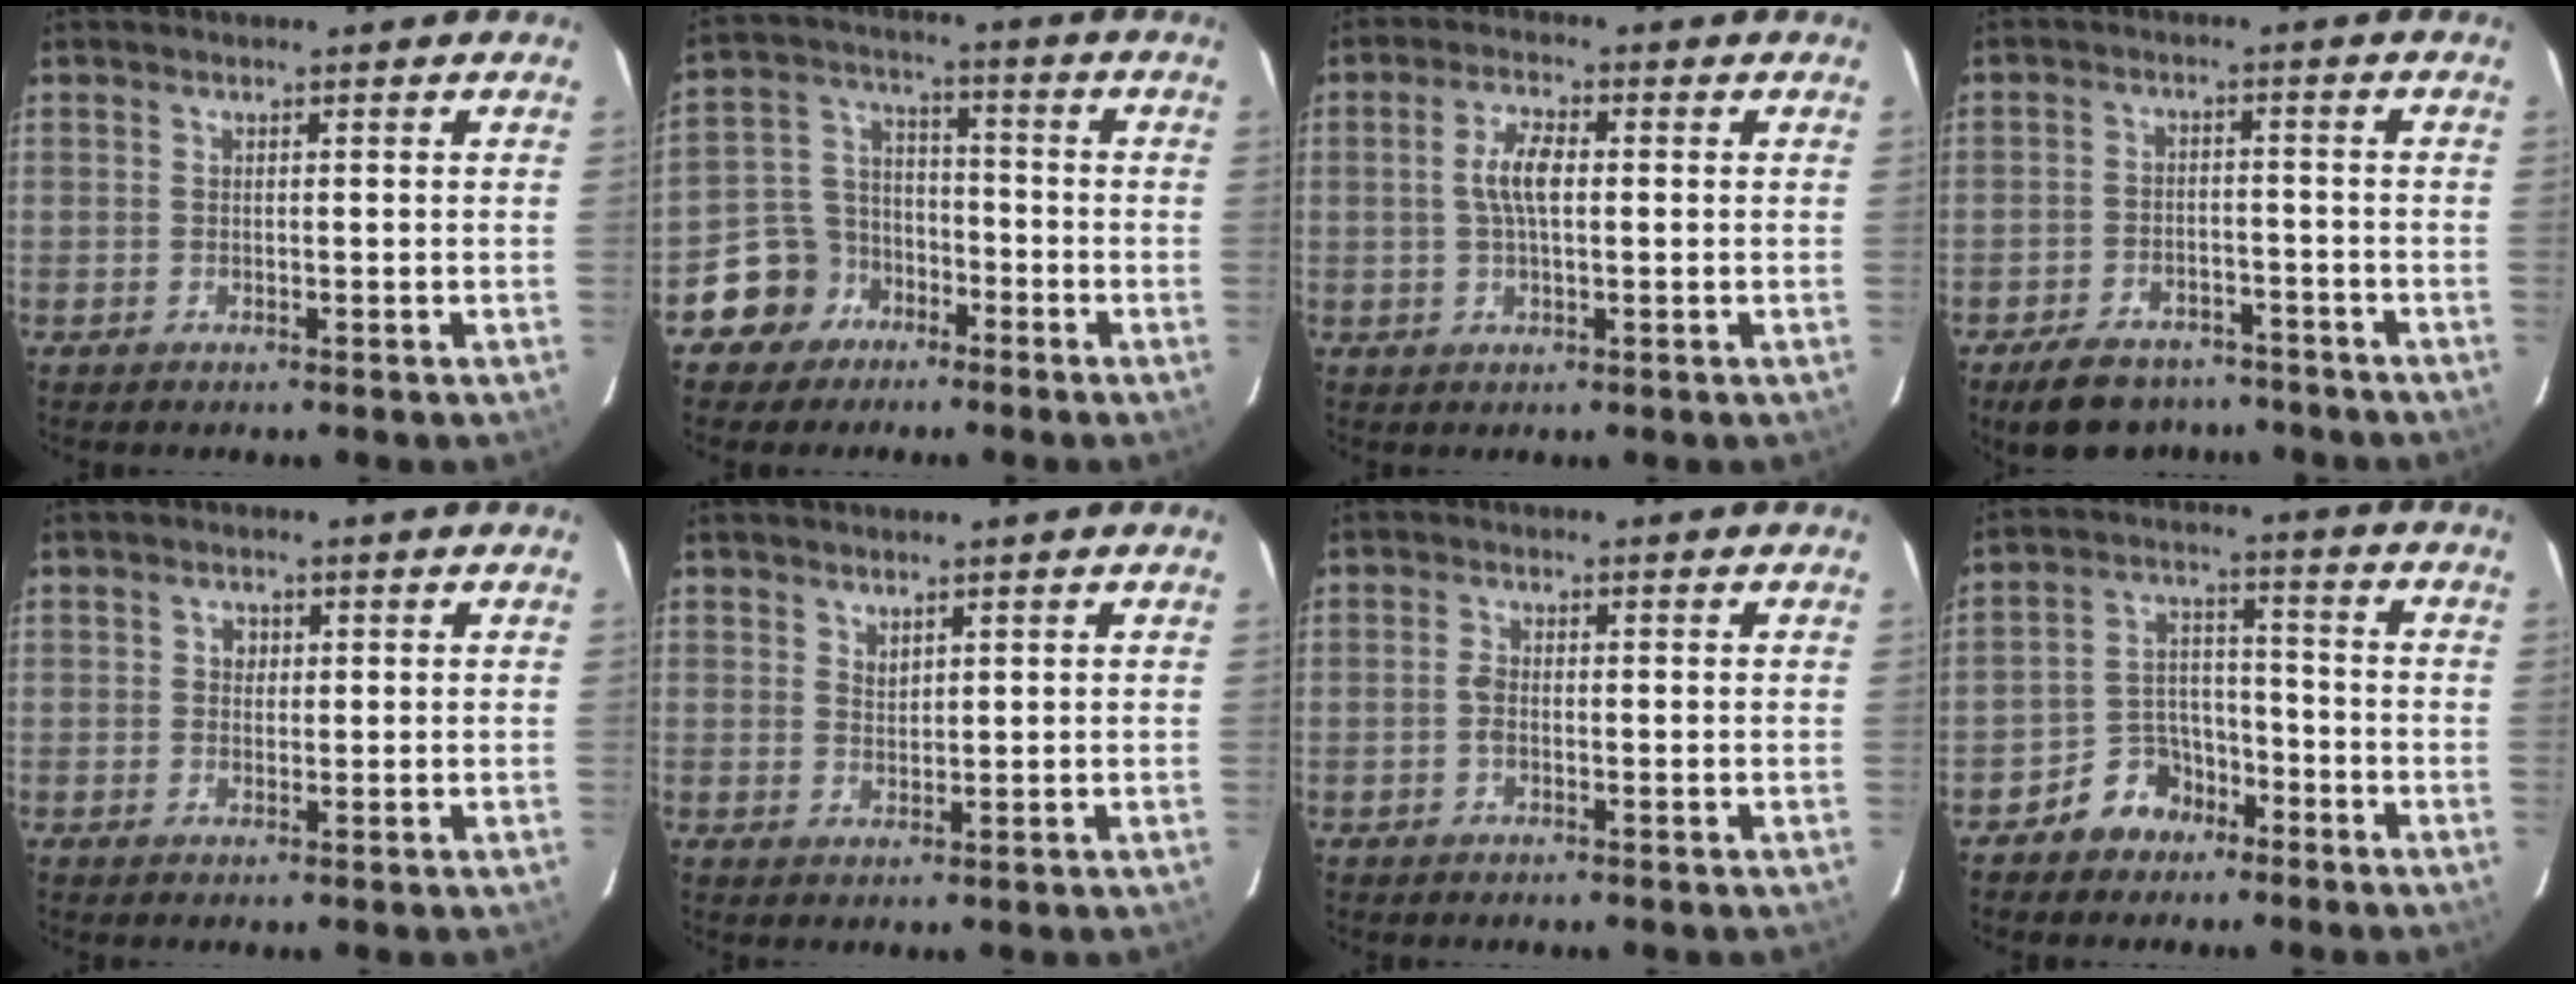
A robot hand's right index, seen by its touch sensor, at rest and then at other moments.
{"total": 9.5, "force": [-5.6, 7.6, 1.2], "torque": [-0.044, 0.038, -0.093]}
{"total": 5.3, "force": [0.4, 2.0, 4.9], "torque": [-0.097, 0.009, 0.008]}
{"total": 12.2, "force": [-9.7, 5.9, 4.4], "torque": [-0.109, 0.010, -0.132]}
{"total": 1.7, "force": [0.3, 1.6, 0.5], "torque": [-0.006, 0.007, 0.003]}
{"total": 1.5, "force": [1.3, 0.6, 0.5], "torque": [-0.006, 0.000, 0.025]}
{"total": 1.6, "force": [-0.5, 0.9, 1.3], "torque": [-0.029, 0.004, -0.011]}
{"total": 7.5, "force": [-5.2, 5.2, 1.3], "torque": [-0.027, 0.032, -0.085]}